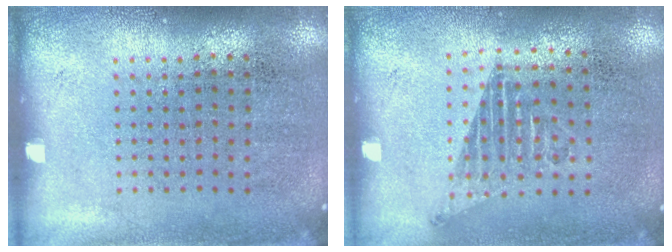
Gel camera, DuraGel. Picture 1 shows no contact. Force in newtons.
{"total": 1.2, "press": 1.0, "slide": 0.7}